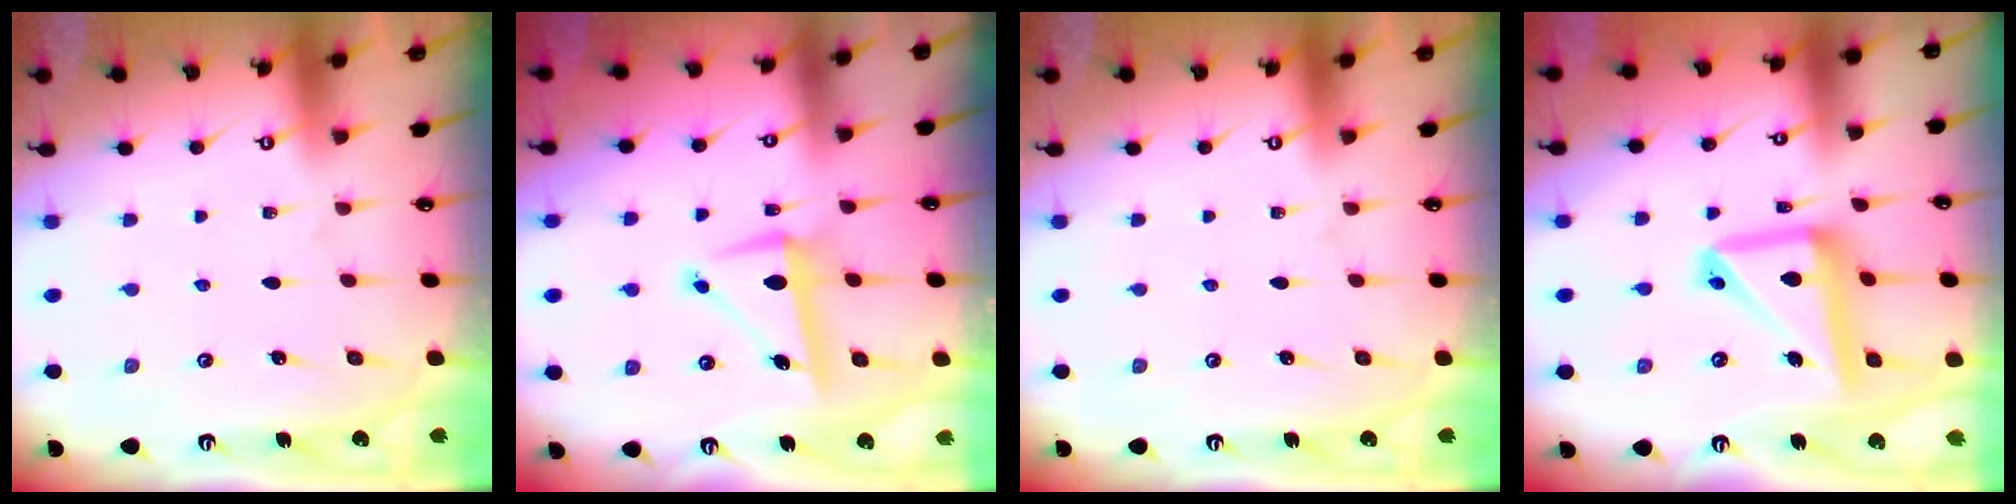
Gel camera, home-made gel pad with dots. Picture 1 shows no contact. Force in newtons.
{"total": 7.6, "press": 7.5, "slide": 1.2}
{"total": 0.0}
{"total": 15.1, "press": 15.0, "slide": 1.5}